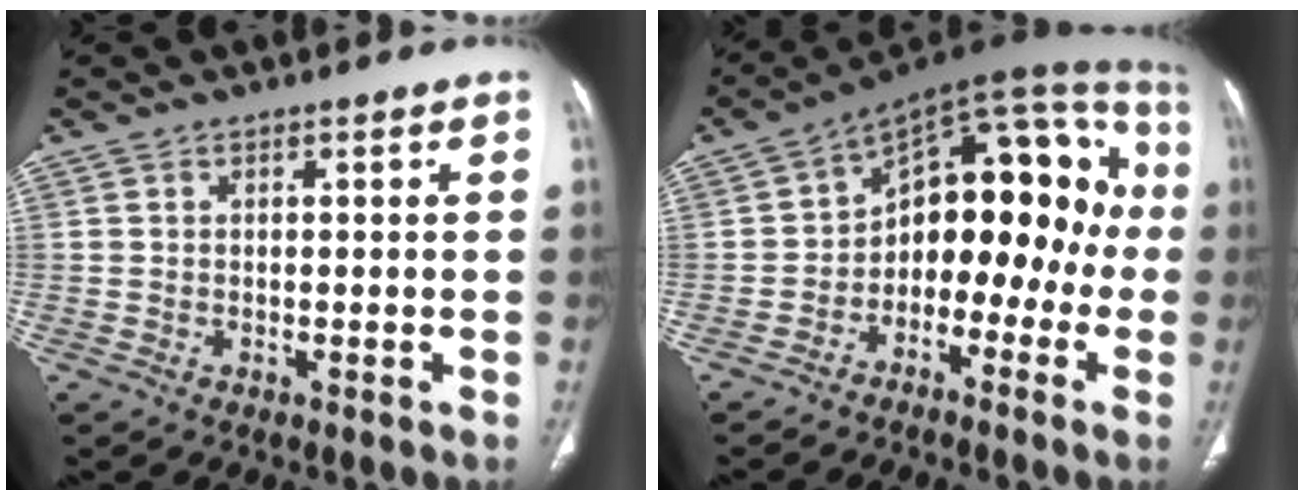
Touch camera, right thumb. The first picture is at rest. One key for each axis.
{"total": 17.9, "fx": -3.1, "fy": 11.0, "fz": 13.9, "tx": -0.136, "ty": 0.081, "tz": -0.059}